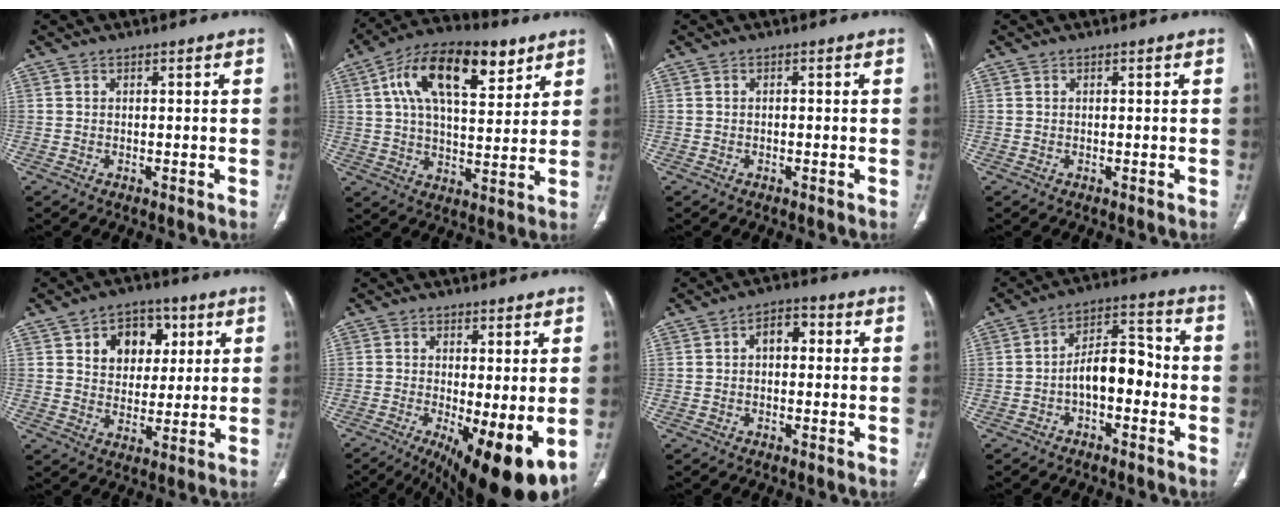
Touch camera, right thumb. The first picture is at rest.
{"total": 19.0, "force": [8.5, 8.9, 14.5], "torque": [-0.220, -0.005, 0.140]}
{"total": 0.0}
{"total": 0.0}
{"total": 10.5, "force": [4.0, 7.8, 5.8], "torque": [-0.041, -0.012, 0.063]}
{"total": 14.0, "force": [-3.9, 4.3, 12.8], "torque": [-0.167, -0.024, -0.044]}
{"total": 4.8, "force": [0.6, 3.0, 3.7], "torque": [-0.041, 0.017, 0.000]}
{"total": 9.4, "force": [-2.2, 5.2, 7.4], "torque": [-0.100, 0.044, -0.046]}